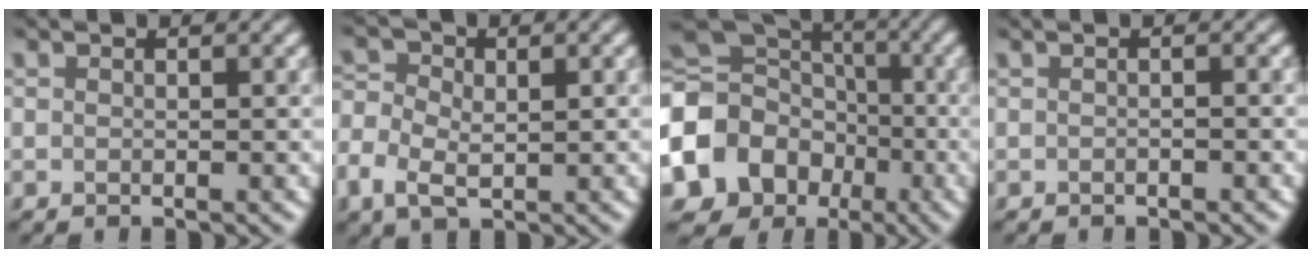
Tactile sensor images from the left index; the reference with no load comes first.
{"total": 4.6, "force": [-1.1, 3.2, 3.1], "torque": [-0.068, -0.002, -0.019]}
{"total": 15.8, "force": [-4.6, 13.5, 6.8], "torque": [-0.161, -0.014, -0.105]}
{"total": 0.6, "force": [-0.3, 0.1, 0.5], "torque": [-0.012, -0.003, -0.009]}